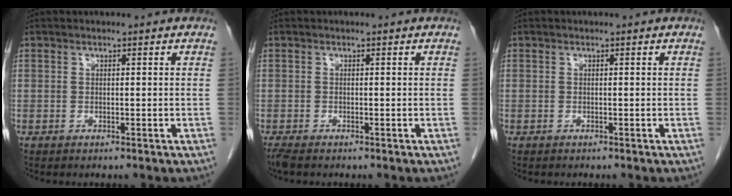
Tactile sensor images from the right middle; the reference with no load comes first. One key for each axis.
{"total": 1.6, "fx": -1.3, "fy": 0.3, "fz": 0.8, "tx": -0.023, "ty": -0.007, "tz": -0.026}
{"total": 0.0}